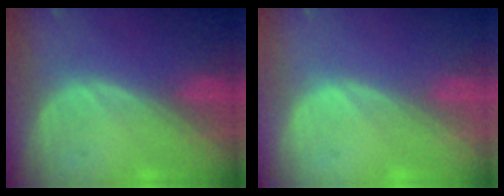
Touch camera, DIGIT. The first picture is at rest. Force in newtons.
{"total": 0.0}